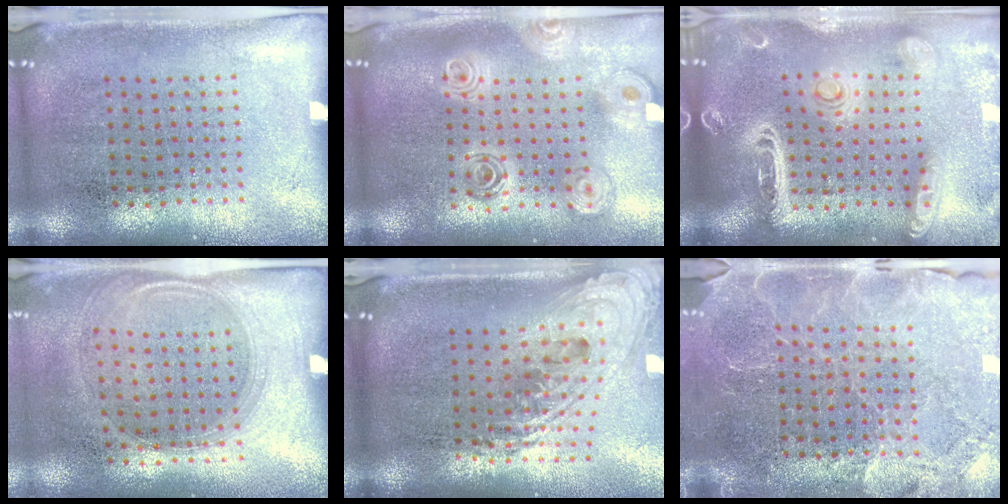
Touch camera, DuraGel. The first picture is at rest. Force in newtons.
{"total": 2.2, "press": 1.8, "slide": 1.3}
{"total": 3.1, "press": 2.6, "slide": 1.6}
{"total": 1.4, "press": 1.2, "slide": 0.6}
{"total": 2.3, "press": 1.7, "slide": 1.6}
{"total": 3.4, "press": 3.2, "slide": 1.0}